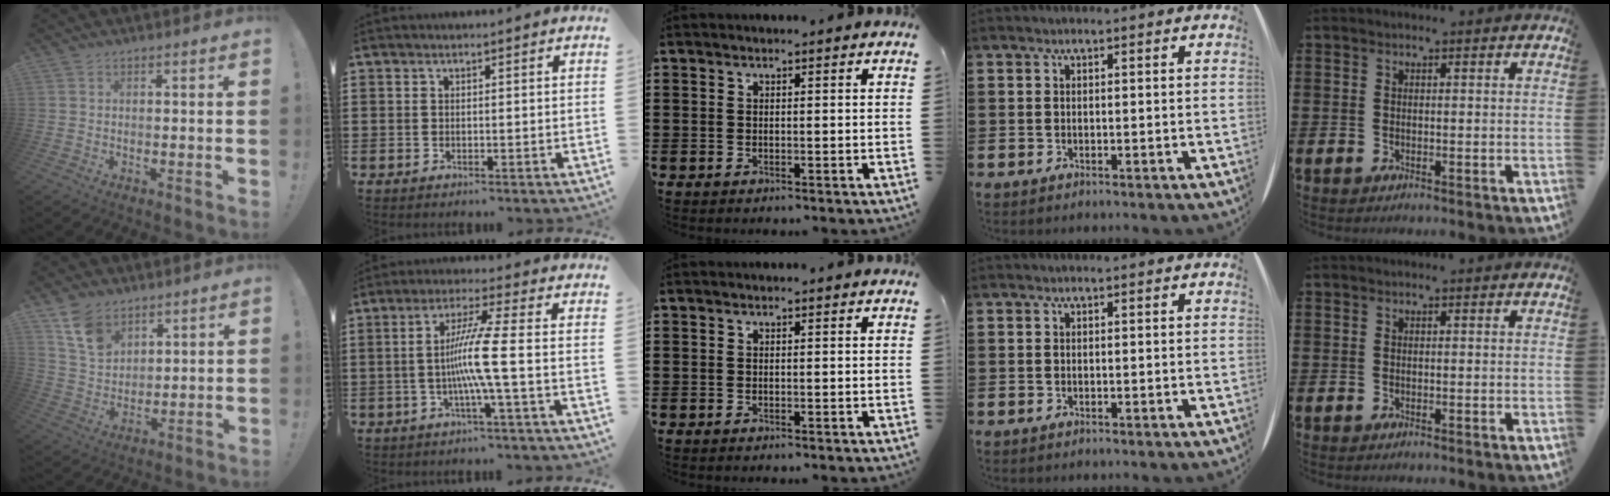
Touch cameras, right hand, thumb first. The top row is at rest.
{"thumb": {"total": 10.5, "force": [7.0, 6.5, 4.4], "torque": [-0.087, -0.032, 0.139]}, "index": {"total": 8.2, "force": [-1.3, -1.1, 8.0], "torque": [-0.163, -0.016, -0.038]}}